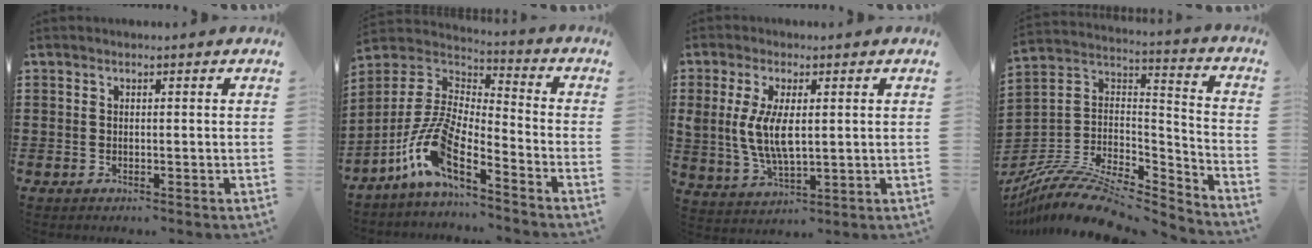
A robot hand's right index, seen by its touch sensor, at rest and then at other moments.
{"total": 10.5, "force": [-7.3, 2.6, 7.1], "torque": [-0.182, -0.017, -0.156]}
{"total": 7.4, "force": [0.7, 3.3, 6.6], "torque": [-0.149, 0.001, 0.007]}
{"total": 10.1, "force": [-8.1, 3.4, 5.0], "torque": [-0.103, 0.009, -0.160]}